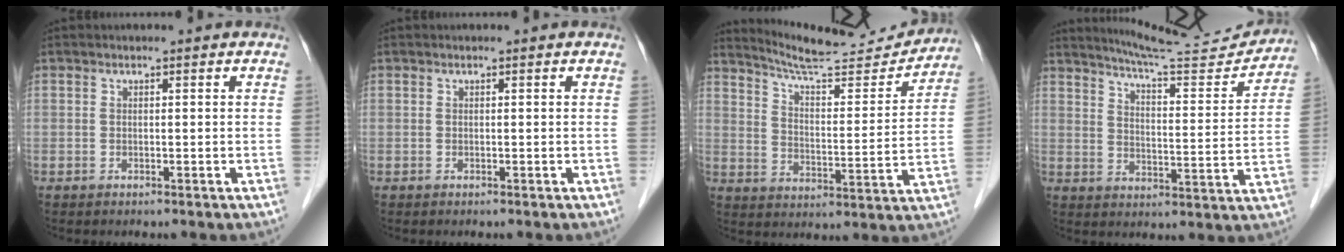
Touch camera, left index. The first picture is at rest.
{"total": 0.0}
{"total": 16.4, "force": [15.9, 0.9, 4.1], "torque": [-0.071, -0.030, 0.229]}
{"total": 15.3, "force": [14.8, 0.1, 3.8], "torque": [-0.062, -0.037, 0.201]}